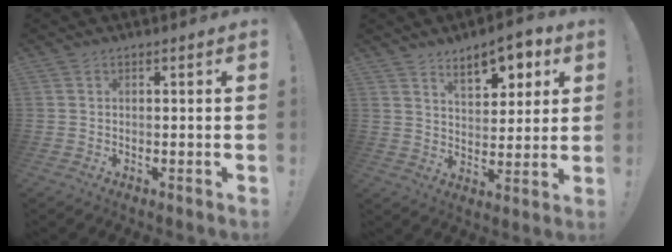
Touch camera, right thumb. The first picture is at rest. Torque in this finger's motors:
{"motor_torque": [0.03, 0.08, 0.63, 0.77, 0.01]}